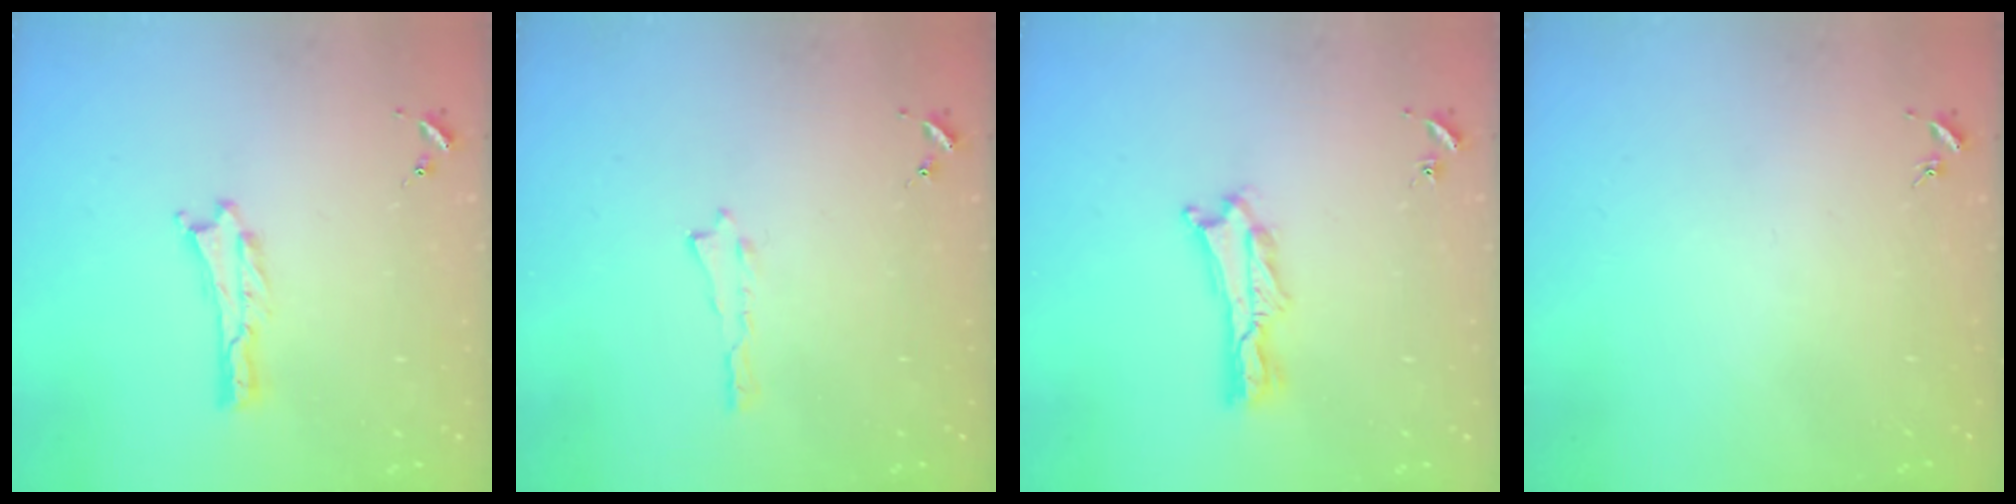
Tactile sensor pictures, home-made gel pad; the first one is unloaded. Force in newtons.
{"total": 0.0}
{"total": 1.4, "press": 1.4, "slide": 0.3}
{"total": 0.0}